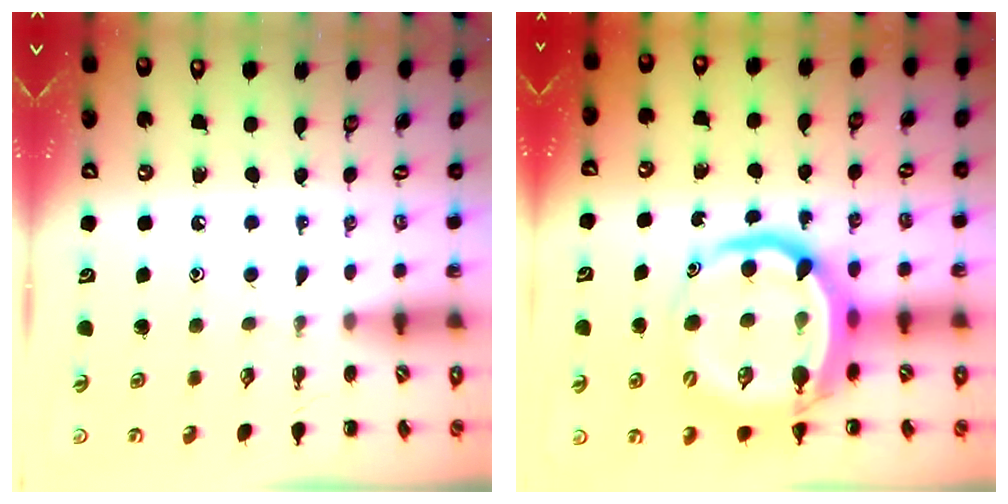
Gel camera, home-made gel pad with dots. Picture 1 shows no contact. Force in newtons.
{"total": 13.8, "press": 13.4, "slide": 3.5}